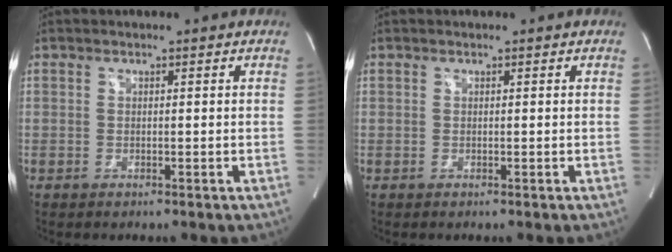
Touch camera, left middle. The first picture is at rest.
{"total": 0.0}